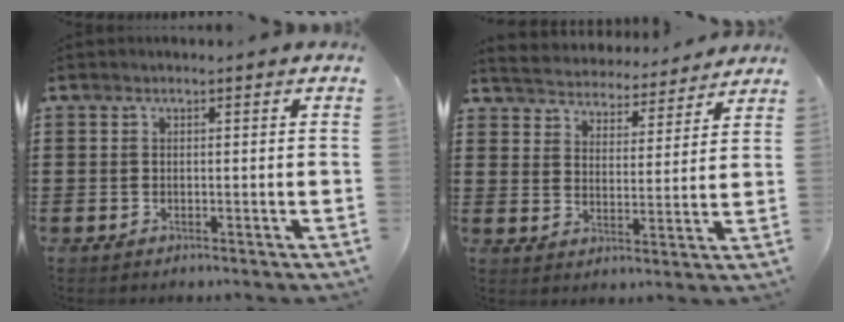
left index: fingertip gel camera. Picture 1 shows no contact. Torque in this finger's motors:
{"motor_torque": [0.97, -1.17, 0.55, 0.12]}